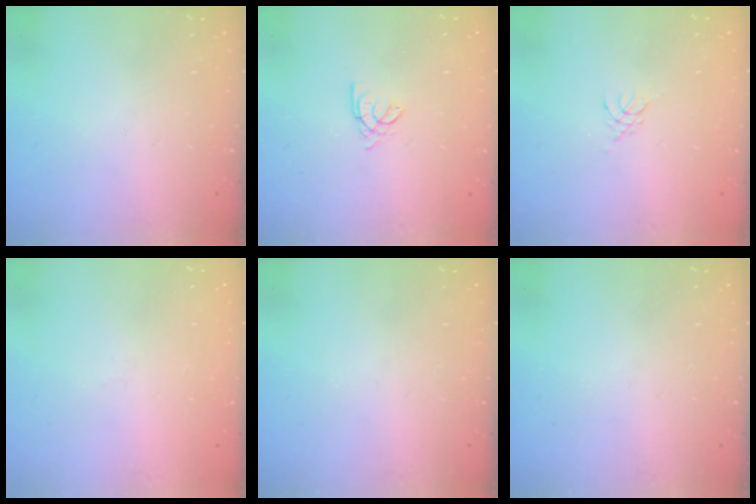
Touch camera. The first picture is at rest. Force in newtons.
{"total": 2.3, "press": 2.3, "slide": 0.5}
{"total": 2.7, "press": 2.6, "slide": 0.6}
{"total": 2.0, "press": 1.9, "slide": 0.5}
{"total": 0.0}
{"total": 0.0}